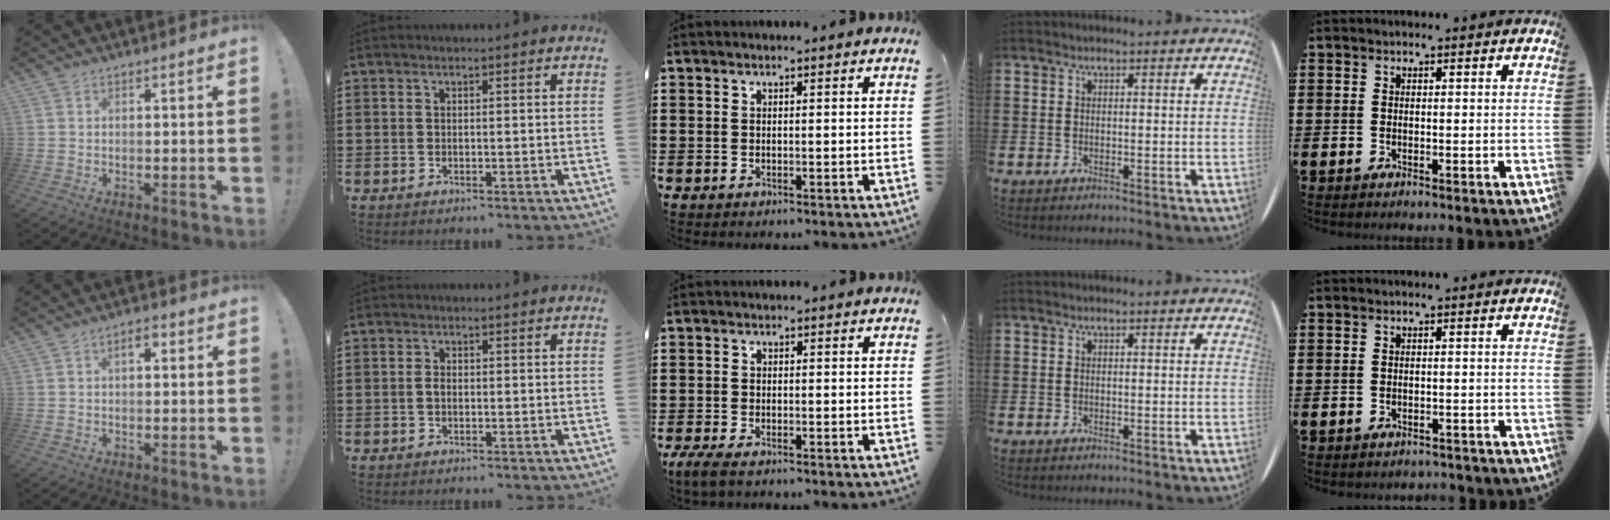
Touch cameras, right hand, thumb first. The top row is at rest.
{"thumb": {"total": 2.8, "force": [0.5, 1.5, 2.3], "torque": [-0.032, 0.004, 0.004]}, "index": {"total": 1.0, "force": [-0.2, 0.4, 0.9], "torque": [-0.026, -0.002, -0.008]}, "middle": {"total": 2.2, "force": [-1.7, 0.6, 1.3], "torque": [-0.039, -0.003, -0.037]}, "little": {"total": 0.8, "force": [-0.8, 0.1, 0.0], "torque": [-0.004, 0.000, -0.018]}}